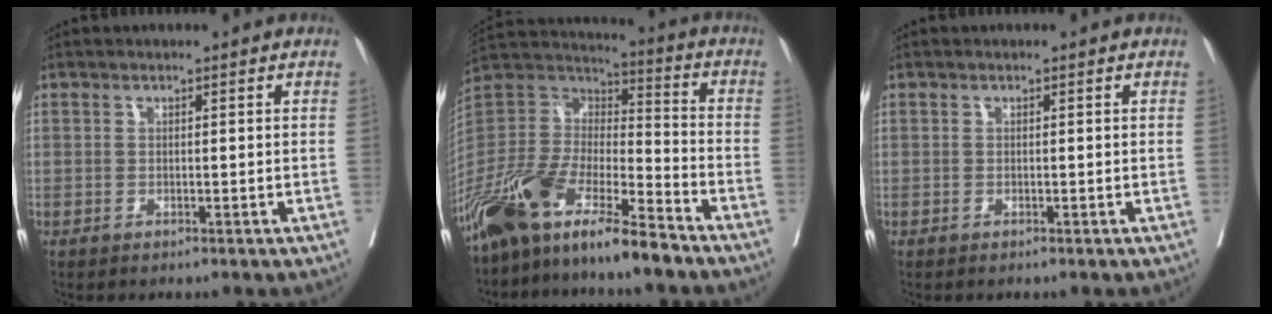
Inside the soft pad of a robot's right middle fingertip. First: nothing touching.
{"total": 17.2, "force": [-13.0, 3.2, 10.8], "torque": [-0.217, -0.005, -0.244]}
{"total": 0.0}